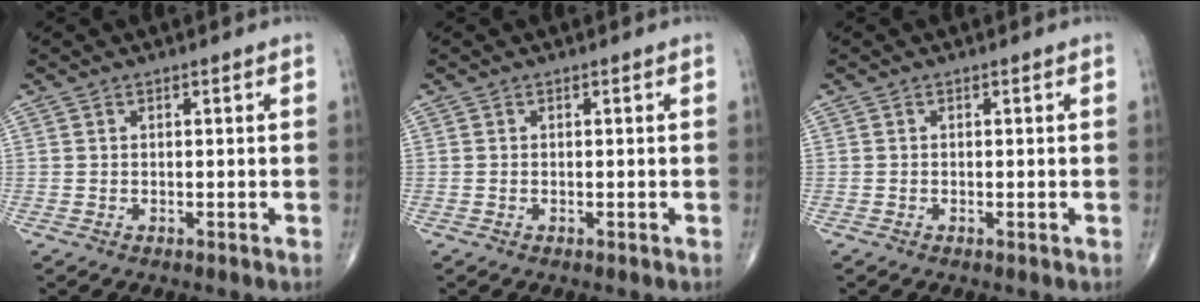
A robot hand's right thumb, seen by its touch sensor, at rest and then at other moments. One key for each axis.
{"total": 0.0}
{"total": 0.0}